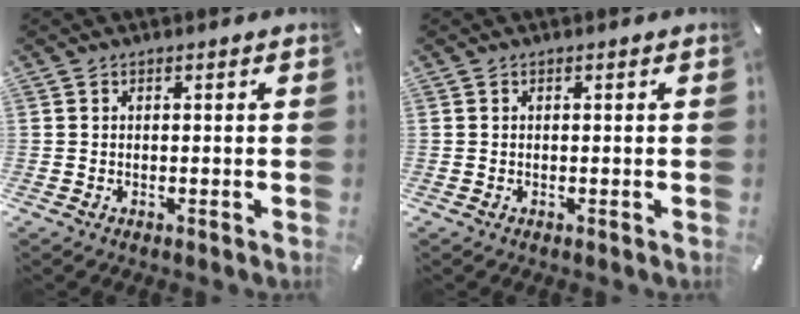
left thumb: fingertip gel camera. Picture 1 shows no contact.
{"total": 0.0}